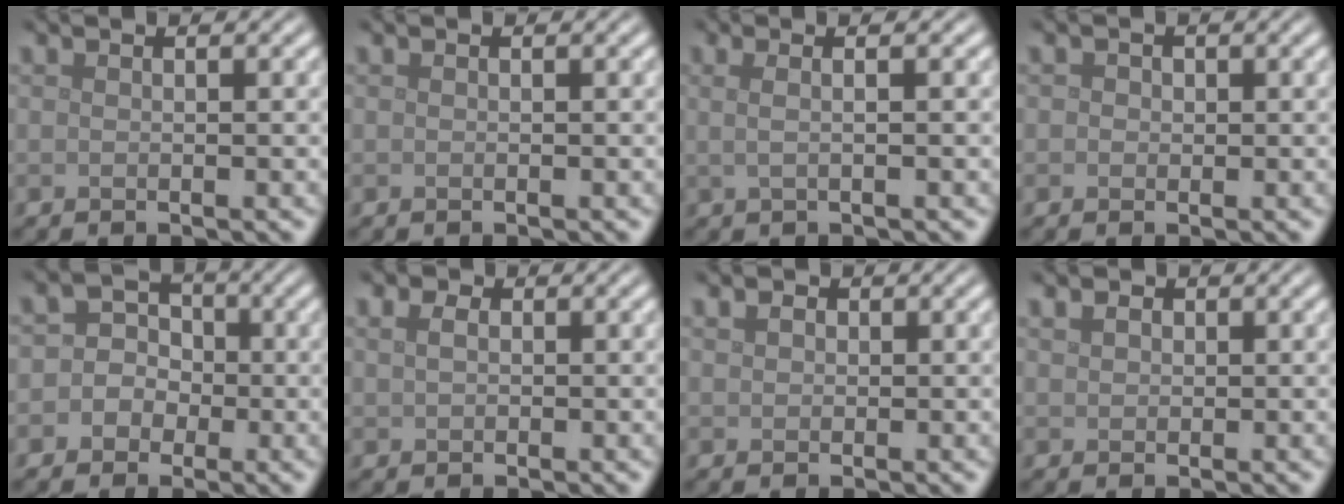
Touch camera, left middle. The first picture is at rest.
{"total": 0.0}
{"total": 3.1, "force": [0.9, 1.5, 2.5], "torque": [-0.029, 0.009, -0.011]}
{"total": 0.9, "force": [0.2, 0.8, 0.3], "torque": [-0.002, 0.000, -0.001]}
{"total": 3.9, "force": [-0.8, 3.7, 1.1], "torque": [0.008, 0.022, -0.035]}
{"total": 3.1, "force": [1.2, 2.3, 1.7], "torque": [-0.028, 0.022, 0.001]}
{"total": 1.1, "force": [0.5, 0.9, 0.3], "torque": [-0.004, 0.002, 0.003]}
{"total": 1.3, "force": [0.7, 1.0, 0.4], "torque": [-0.007, 0.005, 0.006]}